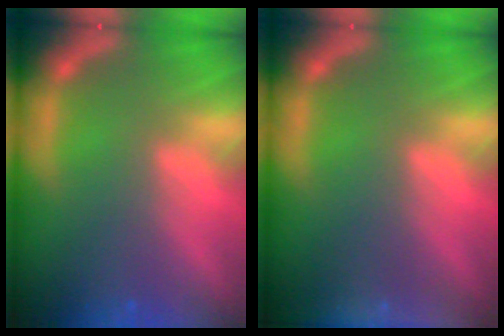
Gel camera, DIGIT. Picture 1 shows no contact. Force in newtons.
{"total": 8.5}